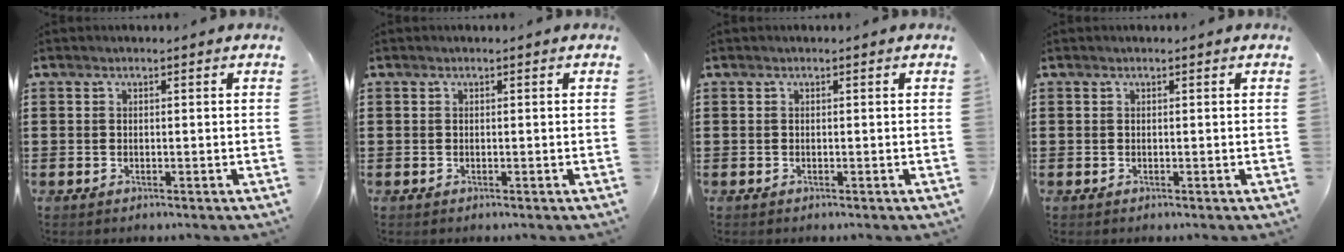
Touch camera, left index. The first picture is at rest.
{"total": 0.0}
{"total": 0.0}
{"total": 0.0}